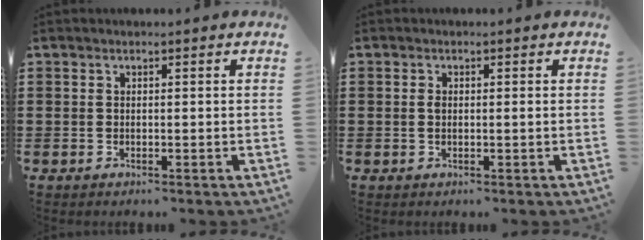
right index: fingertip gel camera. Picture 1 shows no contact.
{"total": 1.0, "force": [0.1, 0.3, 1.0], "torque": [-0.020, 0.001, 0.000]}